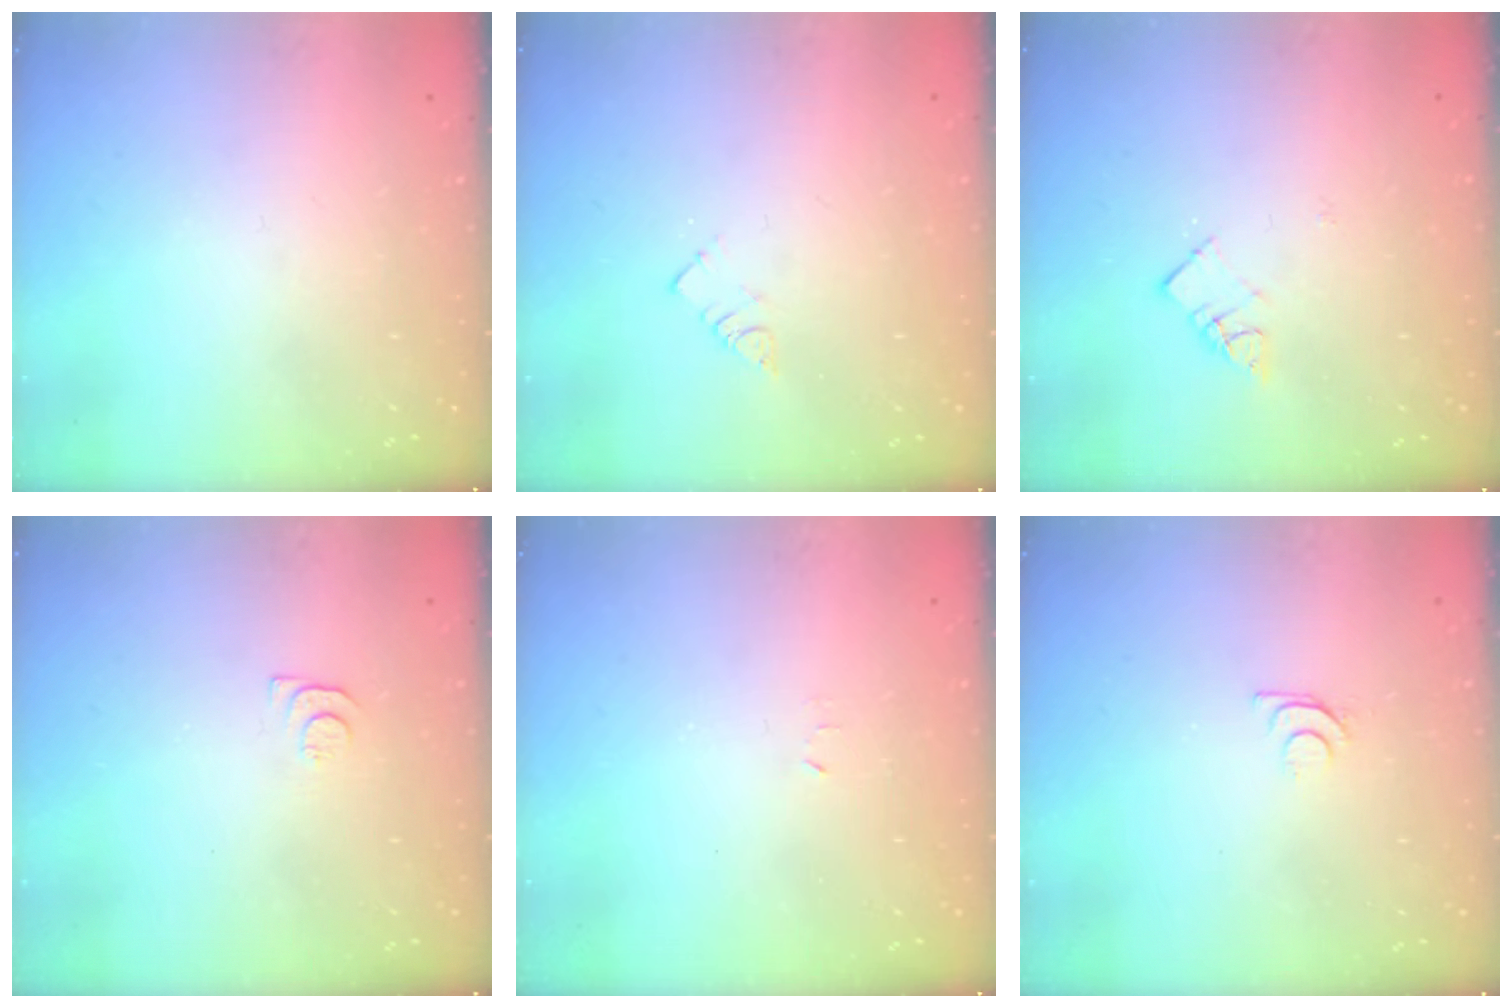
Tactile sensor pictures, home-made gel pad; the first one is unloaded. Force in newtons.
{"total": 3.2, "press": 3.2, "slide": 0.0}
{"total": 5.4, "press": 5.4, "slide": 0.1}
{"total": 4.3, "press": 4.3, "slide": 0.6}
{"total": 2.4, "press": 2.4, "slide": 0.4}
{"total": 4.3, "press": 4.2, "slide": 0.5}